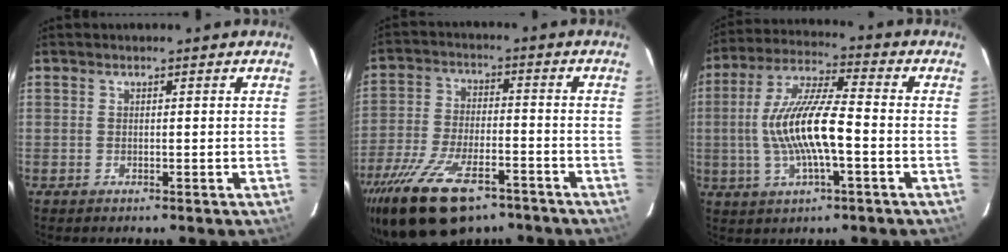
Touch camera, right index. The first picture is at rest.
{"total": 18.7, "force": [-12.8, 7.9, 11.1], "torque": [-0.233, -0.034, -0.218]}
{"total": 13.7, "force": [-2.2, 2.8, 13.2], "torque": [-0.264, 0.005, -0.043]}